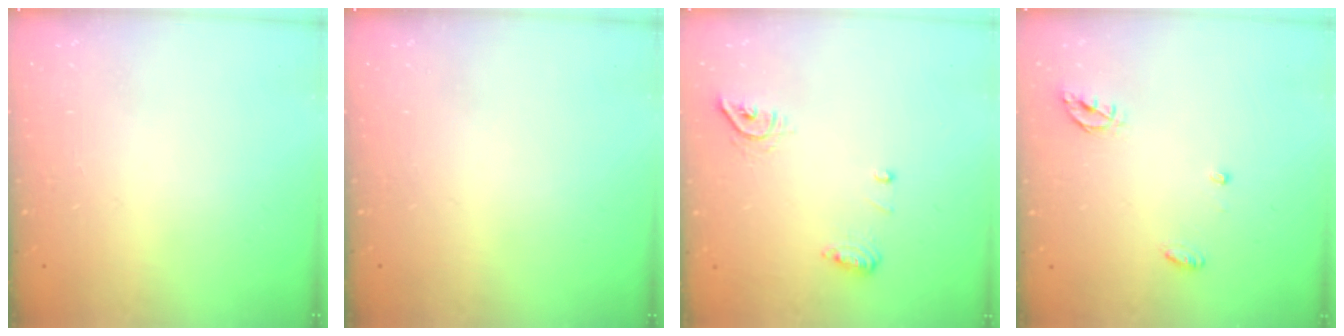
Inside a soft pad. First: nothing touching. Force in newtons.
{"total": 0.0}
{"total": 7.9, "press": 7.8, "slide": 1.3}
{"total": 4.4, "press": 4.4, "slide": 0.4}